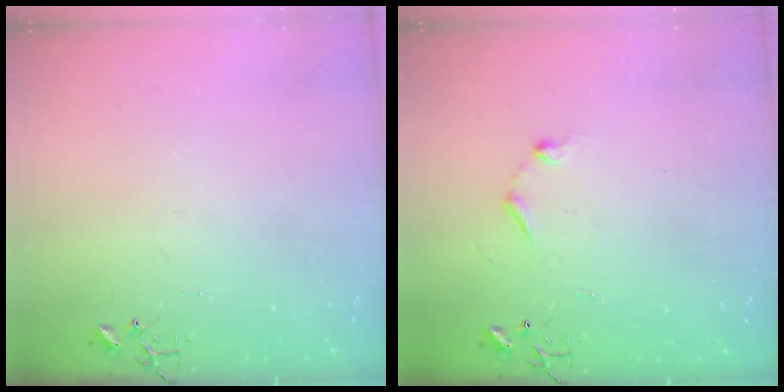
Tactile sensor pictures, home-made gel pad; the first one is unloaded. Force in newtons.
{"total": 7.1, "press": 7.1, "slide": 0.8}